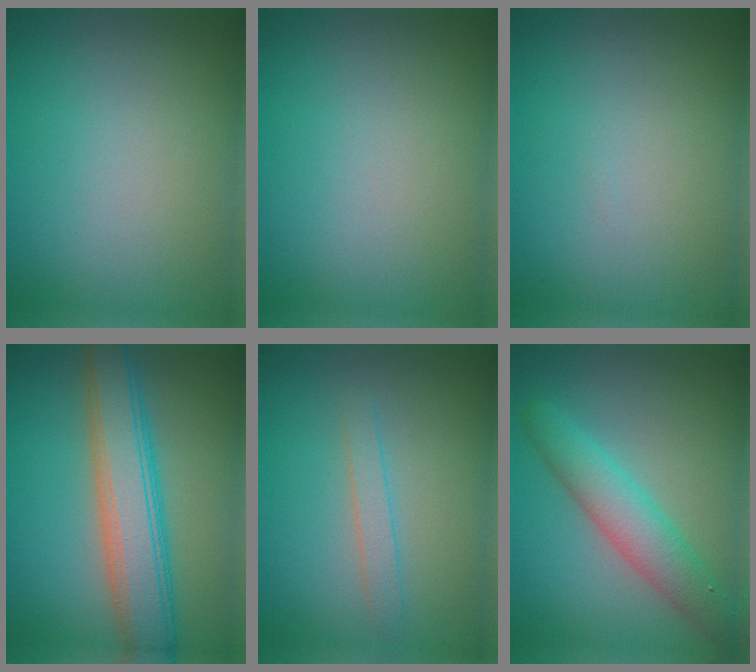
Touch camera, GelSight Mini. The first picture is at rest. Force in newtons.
{"total": 0.0}
{"total": 0.0}
{"total": 6.5, "press": 6.5, "slide": 0.1}
{"total": 1.4, "press": 1.4, "slide": 0.0}
{"total": 4.5, "press": 4.5, "slide": 0.1}